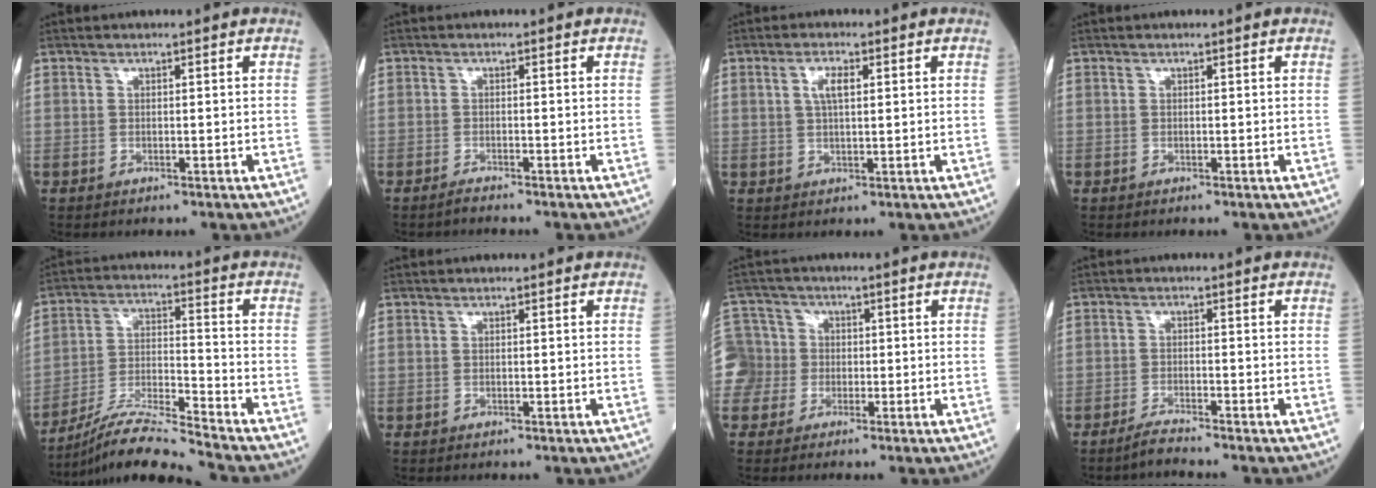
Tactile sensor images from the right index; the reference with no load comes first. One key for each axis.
{"total": 1.3, "fx": -1.3, "fy": -0.2, "fz": 0.3, "tx": -0.012, "ty": 0.000, "tz": -0.021}
{"total": 3.2, "fx": 1.1, "fy": 1.0, "fz": 2.9, "tx": -0.061, "ty": 0.004, "tz": 0.022}
{"total": 0.0}
{"total": 11.2, "fx": -10.2, "fy": -1.7, "fz": 4.4, "tx": -0.083, "ty": -0.007, "tz": -0.187}
{"total": 0.0}
{"total": 7.0, "fx": -1.6, "fy": 6.8, "fz": 0.1, "tx": -0.012, "ty": 0.031, "tz": -0.029}
{"total": 2.6, "fx": -2.5, "fy": -0.6, "fz": 0.6, "tx": -0.021, "ty": -0.009, "tz": -0.049}